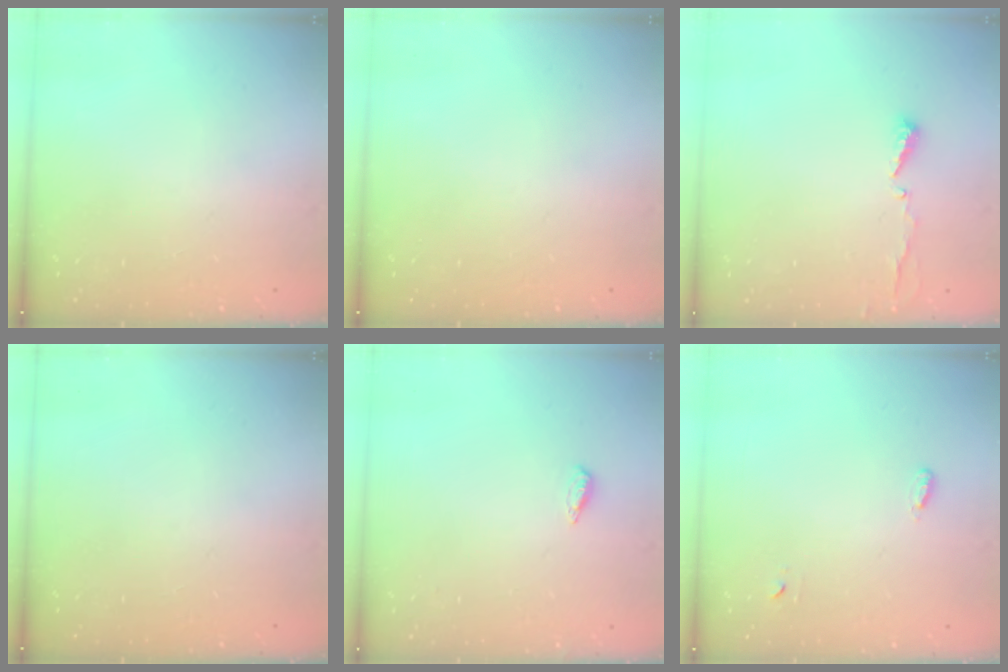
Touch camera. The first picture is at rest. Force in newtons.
{"total": 0.0}
{"total": 4.8, "press": 4.8, "slide": 0.3}
{"total": 0.0}
{"total": 3.1, "press": 3.0, "slide": 0.6}
{"total": 3.7, "press": 3.3, "slide": 1.6}